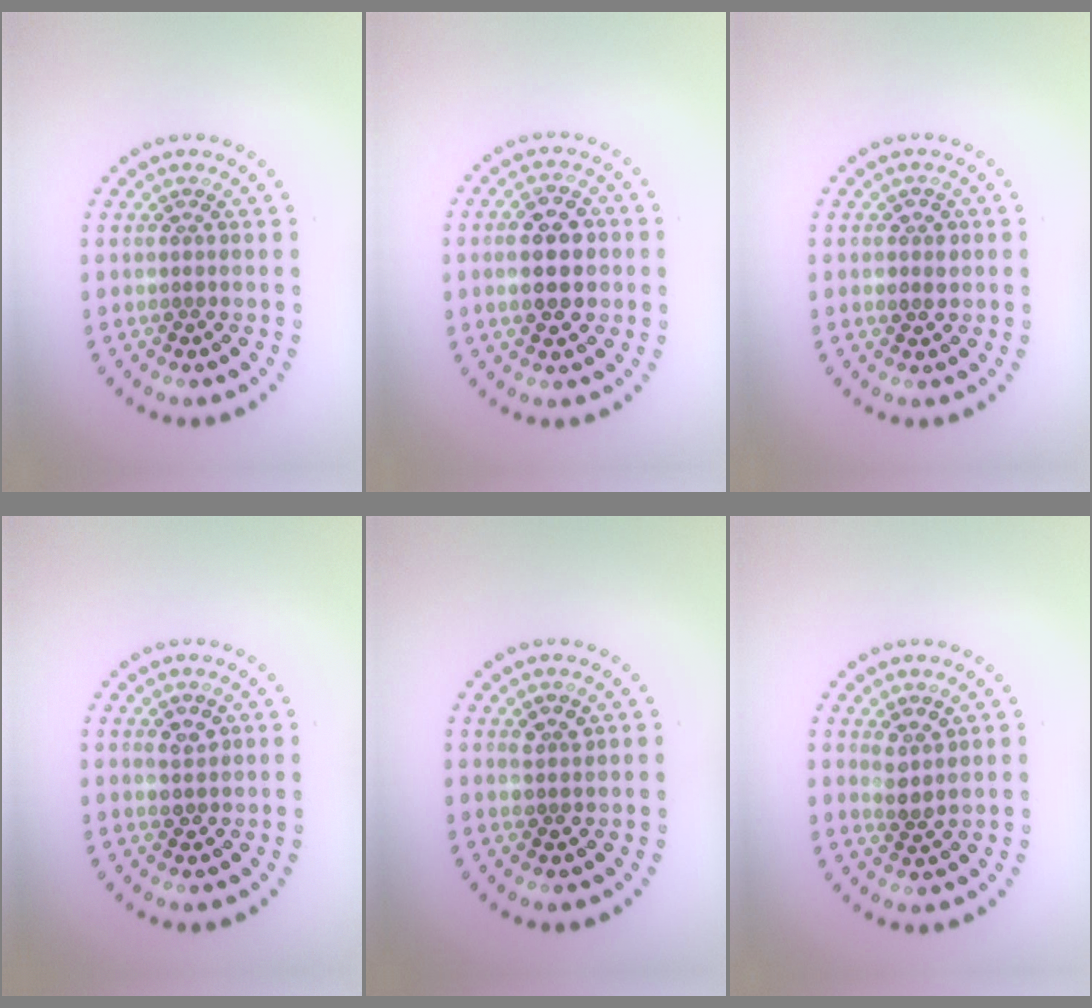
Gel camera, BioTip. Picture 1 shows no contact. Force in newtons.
{"total": 5.3, "press": 5.3, "slide": 0.2}
{"total": 1.5, "press": 1.5, "slide": 0.4}
{"total": 1.4, "press": 1.4, "slide": 0.2}
{"total": 1.1, "press": 1.1, "slide": 0.3}
{"total": 1.9, "press": 1.6, "slide": 1.1}